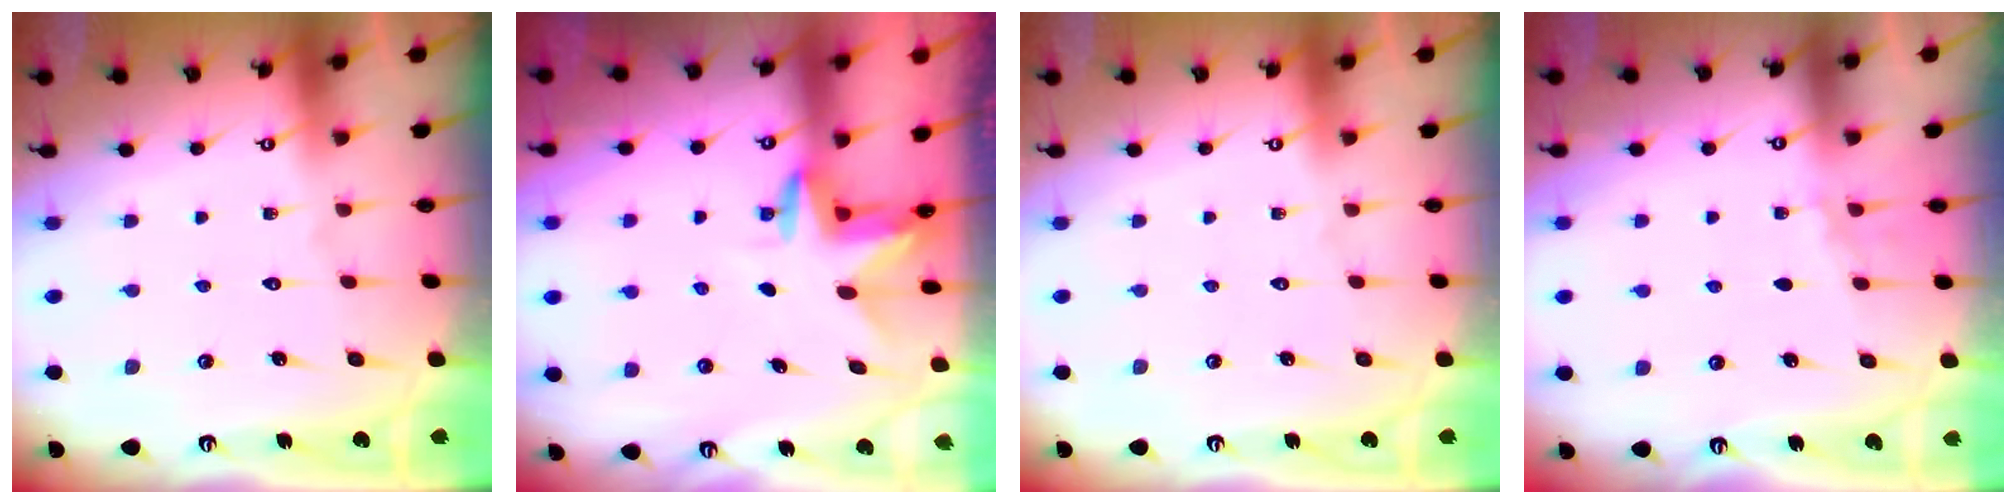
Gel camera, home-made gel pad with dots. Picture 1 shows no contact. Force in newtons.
{"total": 2.7, "press": 2.7, "slide": 0.1}
{"total": 0.0}
{"total": 2.2, "press": 1.9, "slide": 1.1}